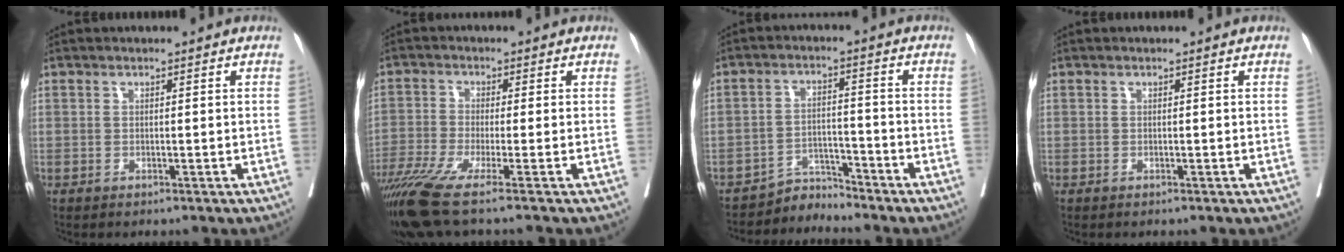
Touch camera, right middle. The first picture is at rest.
{"total": 10.7, "force": [-7.5, -0.5, 7.6], "torque": [-0.137, -0.029, -0.135]}
{"total": 3.9, "force": [-3.7, 0.2, -1.1], "torque": [0.029, 0.004, -0.063]}
{"total": 0.0}